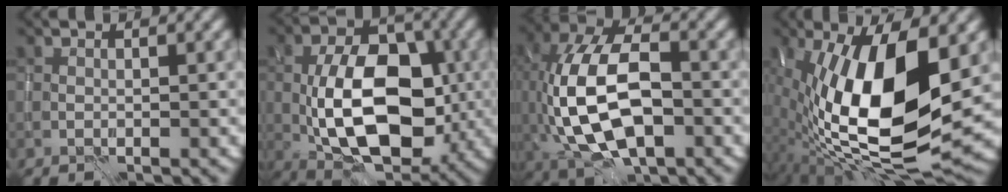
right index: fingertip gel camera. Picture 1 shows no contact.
{"total": 10.8, "force": [-1.4, 6.3, 8.7], "torque": [-0.156, 0.002, -0.025]}
{"total": 13.1, "force": [-1.2, 6.9, 11.0], "torque": [-0.230, 0.000, -0.023]}
{"total": 15.9, "force": [0.1, 6.3, 14.6], "torque": [-0.265, 0.002, -0.003]}